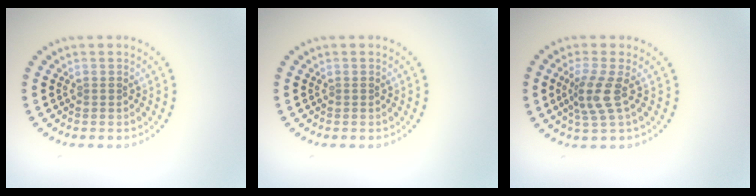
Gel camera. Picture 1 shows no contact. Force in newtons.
{"total": 0.0}
{"total": 2.9, "press": 2.2, "slide": 1.8}